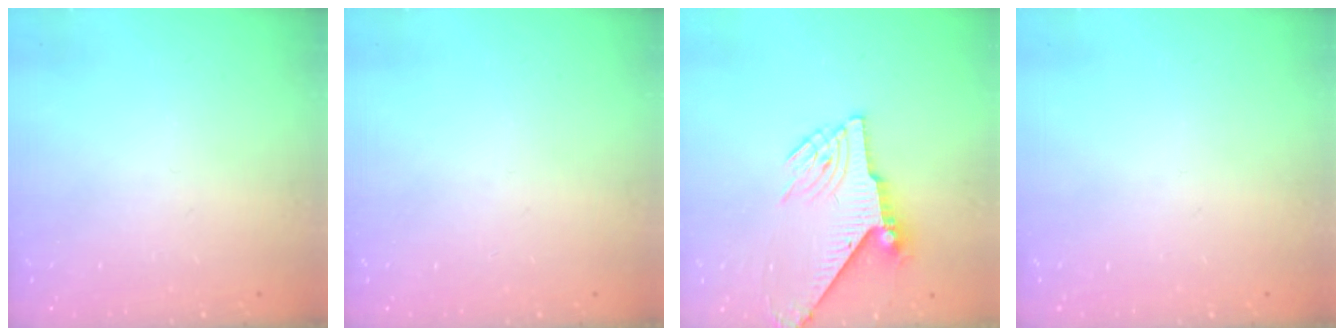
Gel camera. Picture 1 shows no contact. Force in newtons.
{"total": 0.0}
{"total": 9.6, "press": 9.5, "slide": 1.0}
{"total": 0.0}